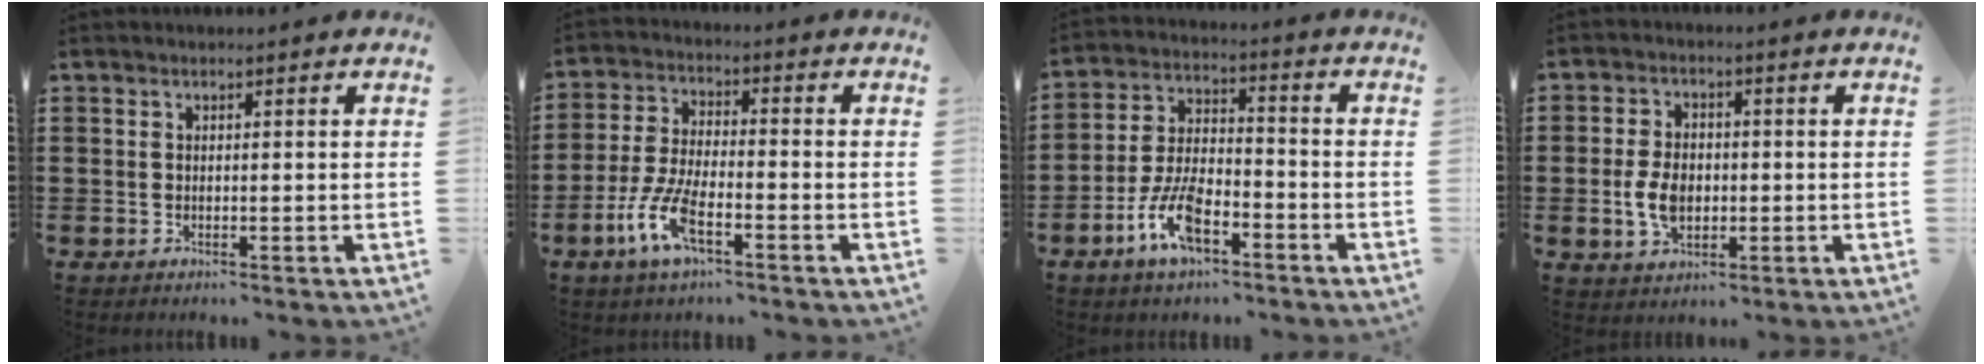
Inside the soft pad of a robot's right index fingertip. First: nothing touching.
{"total": 8.0, "force": [-3.9, 2.3, 6.6], "torque": [-0.160, -0.015, -0.076]}
{"total": 8.6, "force": [-4.5, 3.8, 6.2], "torque": [-0.147, 0.000, -0.086]}
{"total": 6.0, "force": [-0.5, 4.0, 4.4], "torque": [-0.098, 0.000, -0.015]}